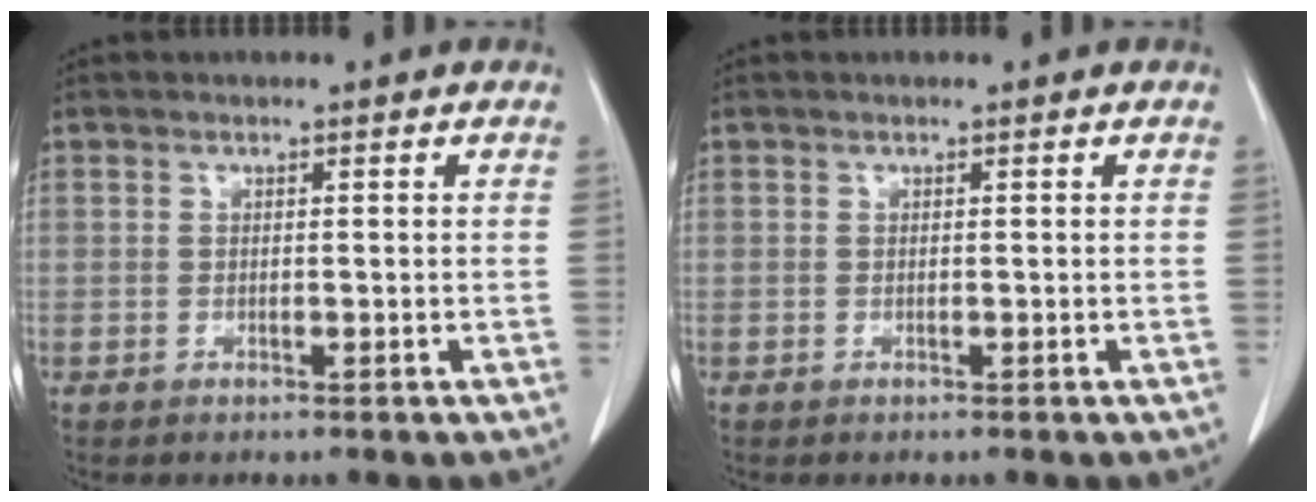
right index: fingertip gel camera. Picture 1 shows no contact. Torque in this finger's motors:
{"motor_torque": [-0.02, 0.02, 0.00, 0.00]}